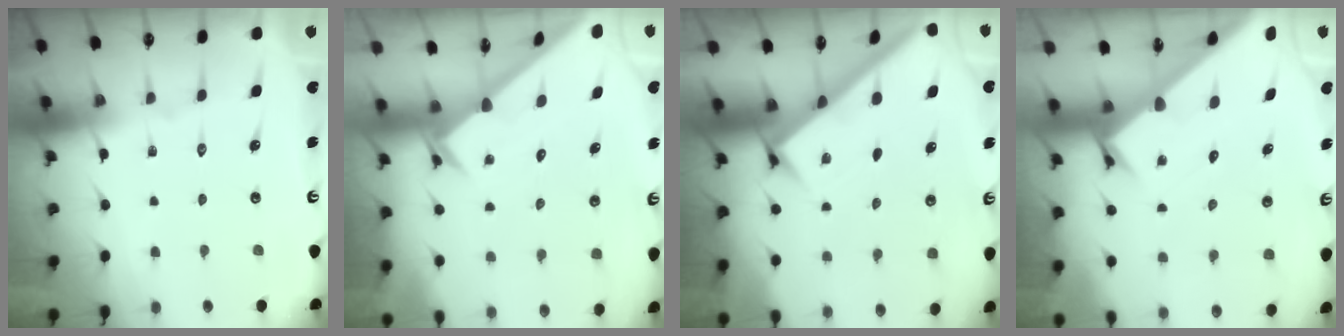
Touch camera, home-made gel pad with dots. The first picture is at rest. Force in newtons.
{"total": 2.5, "press": 2.5, "slide": 0.2}
{"total": 2.7, "press": 2.7, "slide": 0.4}
{"total": 2.6, "press": 2.6, "slide": 0.2}